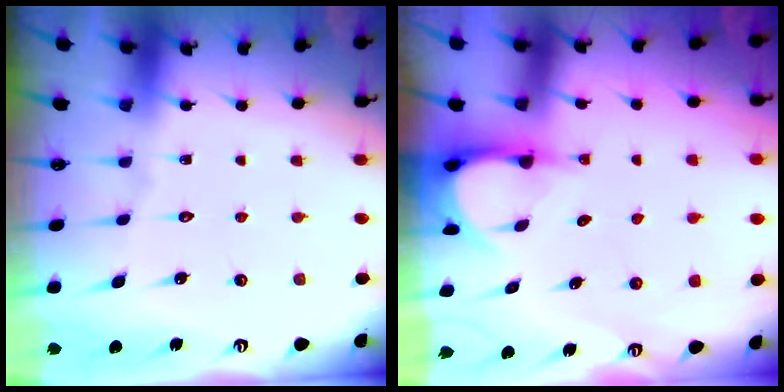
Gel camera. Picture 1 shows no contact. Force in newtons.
{"total": 4.0, "press": 4.0, "slide": 0.2}